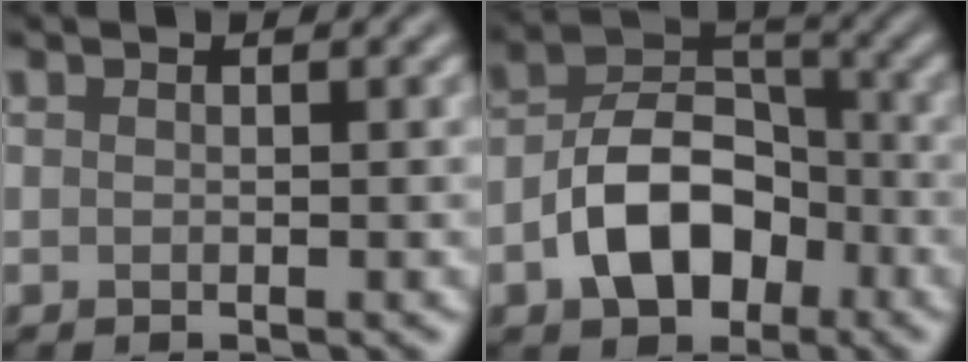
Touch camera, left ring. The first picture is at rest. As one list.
[{"total": 7.4, "force": [-2.6, 5.1, 4.6], "torque": [-0.076, 0.006, -0.053]}]